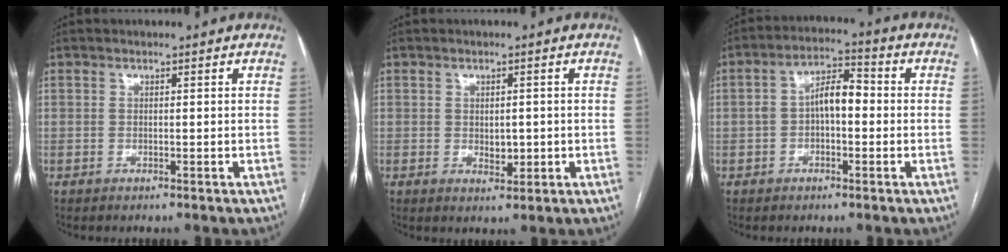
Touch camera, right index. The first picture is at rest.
{"total": 2.7, "force": [-0.2, 1.5, 2.2], "torque": [-0.031, -0.002, 0.003]}
{"total": 6.6, "force": [-0.3, 3.0, 5.9], "torque": [-0.108, 0.035, -0.008]}